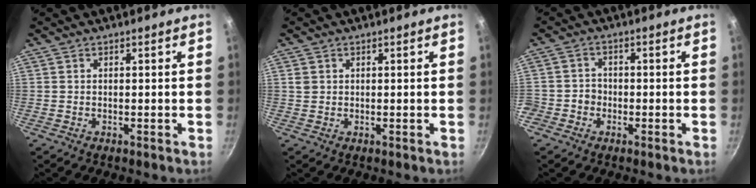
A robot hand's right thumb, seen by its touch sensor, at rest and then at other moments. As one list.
[{"total": 1.5, "force": [0.5, 1.3, 0.6], "torque": [-0.006, 0.004, 0.009]}, {"total": 3.2, "force": [-1.4, 2.8, 0.5], "torque": [0.016, 0.018, -0.029]}]